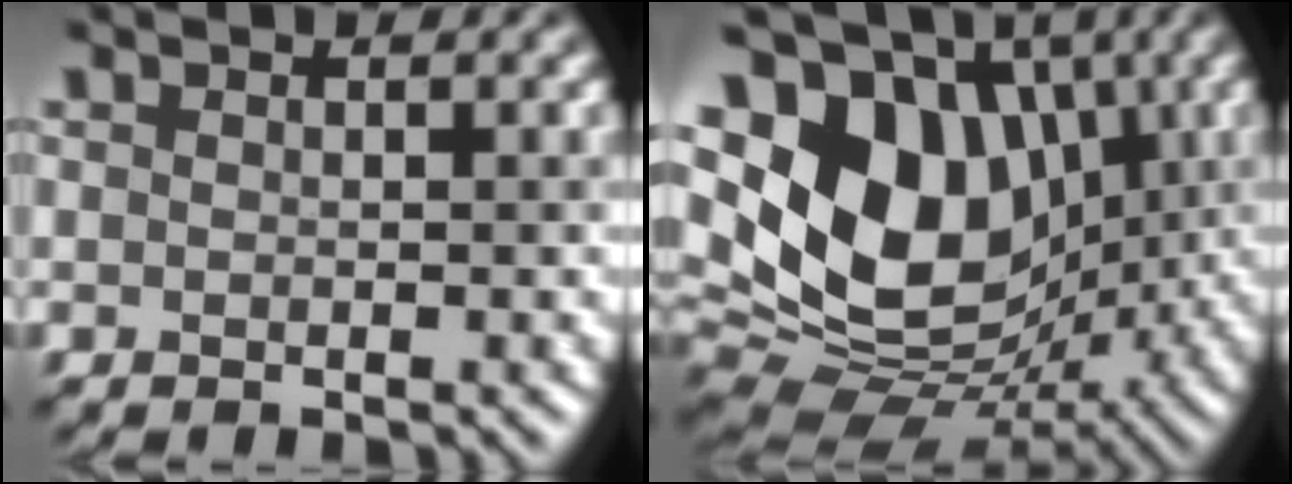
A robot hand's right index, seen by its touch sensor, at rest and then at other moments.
{"total": 15.4, "force": [2.3, 11.0, 10.5], "torque": [-0.200, -0.003, 0.041]}